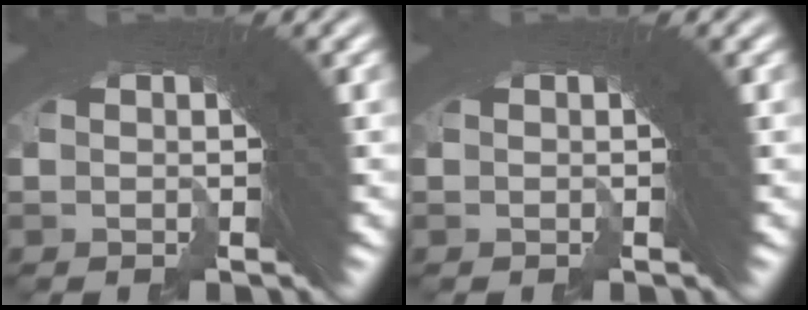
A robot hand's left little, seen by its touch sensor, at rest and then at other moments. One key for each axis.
{"total": 0.0}